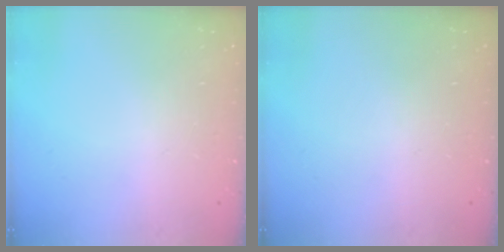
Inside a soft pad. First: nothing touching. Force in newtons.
{"total": 0.0}